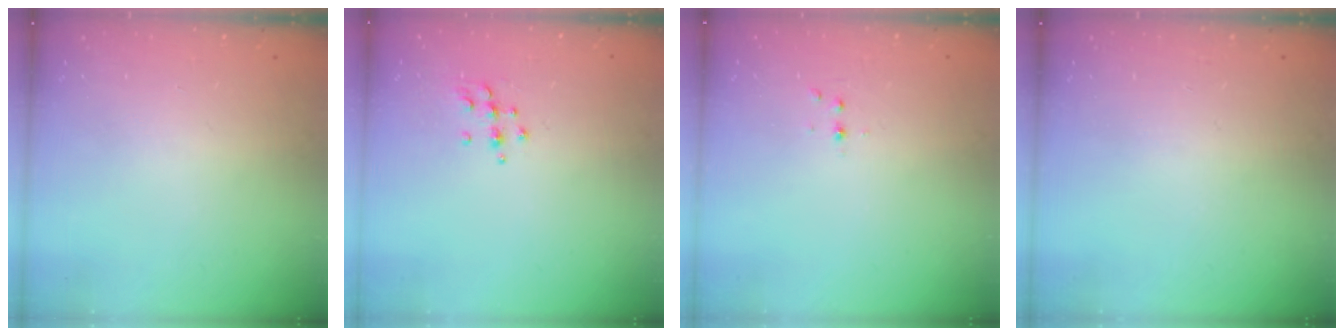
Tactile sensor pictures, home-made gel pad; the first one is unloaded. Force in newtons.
{"total": 6.3, "press": 6.2, "slide": 0.9}
{"total": 3.0, "press": 2.6, "slide": 1.5}
{"total": 0.0}